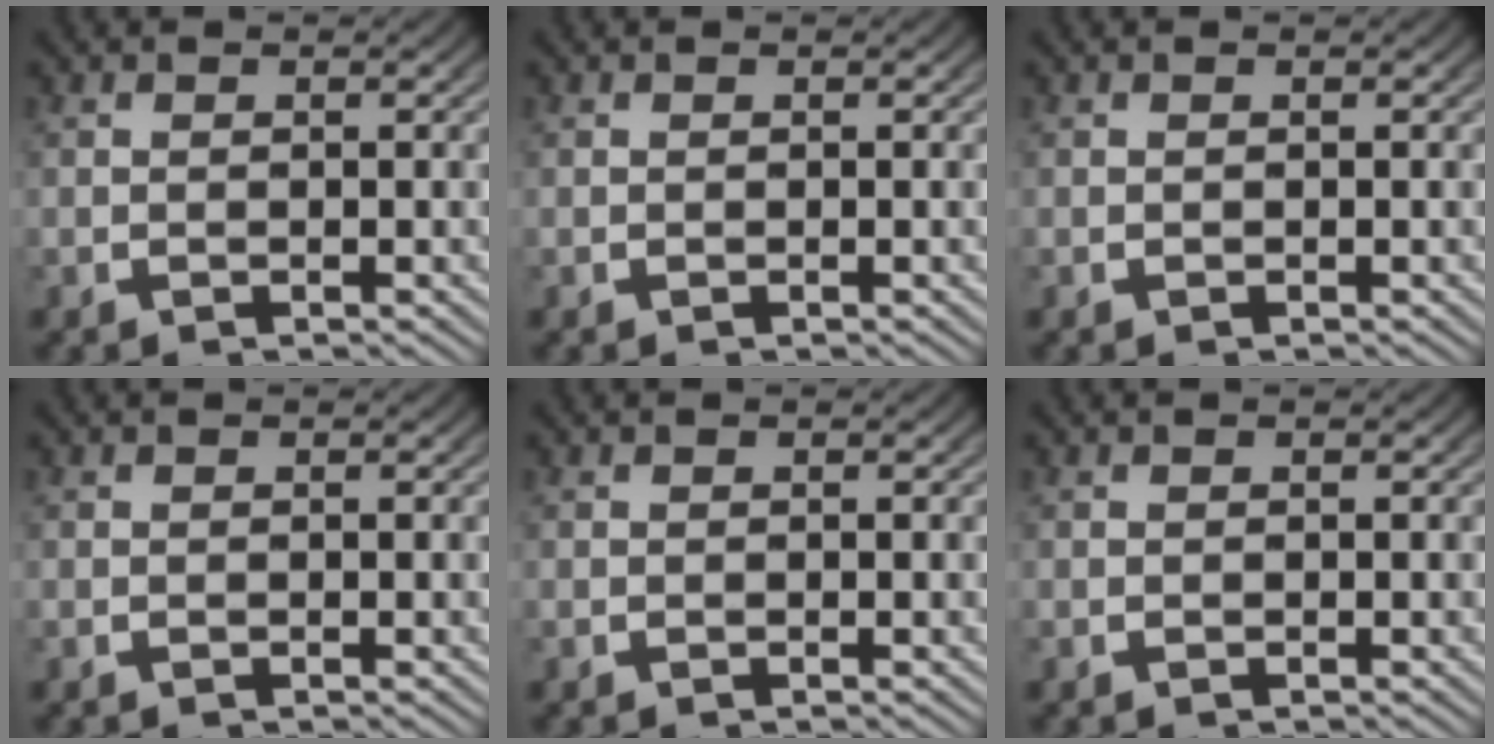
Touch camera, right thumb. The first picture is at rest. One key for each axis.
{"total": 0.0}
{"total": 0.0}
{"total": 0.0}
{"total": 0.0}
{"total": 0.0}